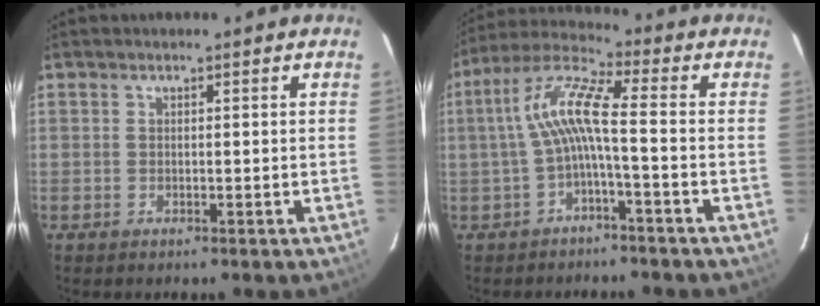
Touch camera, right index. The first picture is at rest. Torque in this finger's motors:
{"motor_torque": [0.90, -0.36, 0.76, 0.21]}